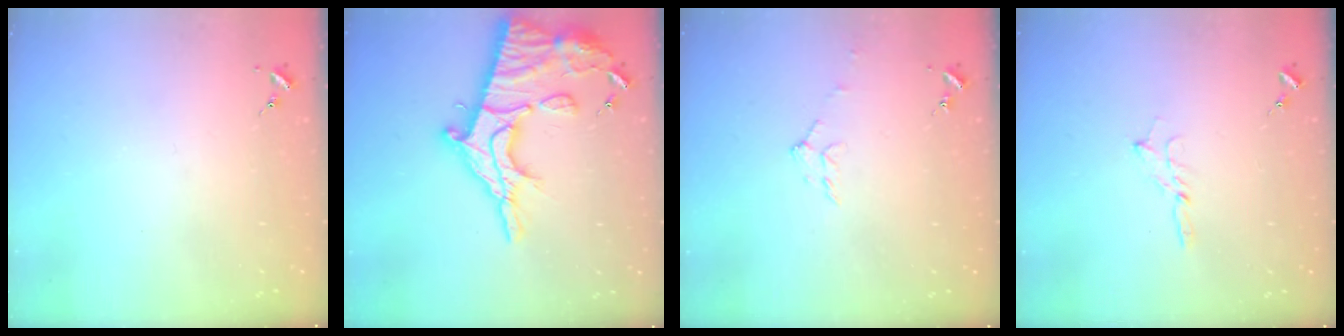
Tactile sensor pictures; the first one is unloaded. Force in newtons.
{"total": 24.8, "press": 24.7, "slide": 2.4}
{"total": 6.0, "press": 6.0, "slide": 0.7}
{"total": 2.7, "press": 2.7, "slide": 0.2}